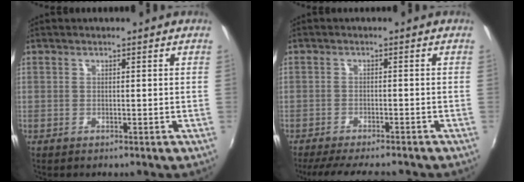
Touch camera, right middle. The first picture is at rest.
{"total": 10.9, "force": [-9.4, 1.9, 5.1], "torque": [-0.111, -0.022, -0.145]}